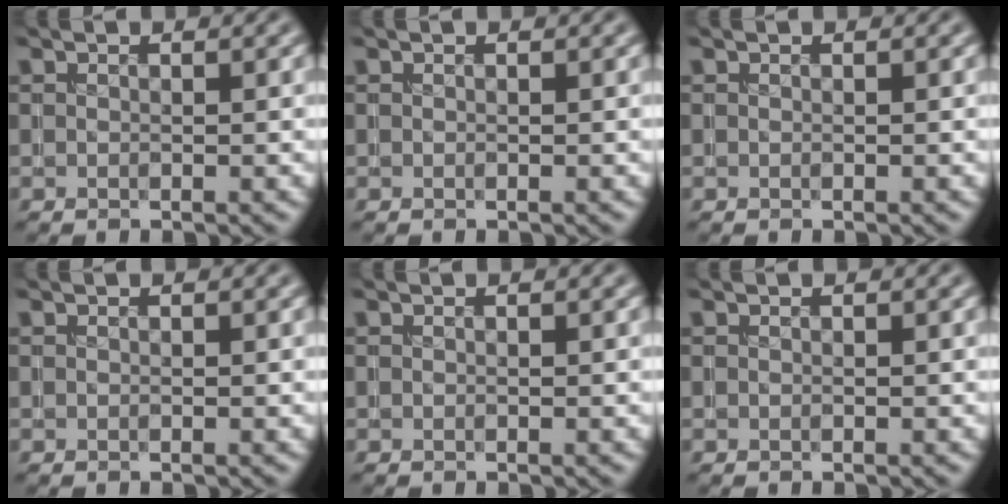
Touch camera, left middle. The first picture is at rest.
{"total": 0.0}
{"total": 0.0}
{"total": 0.0}
{"total": 0.0}
{"total": 0.0}